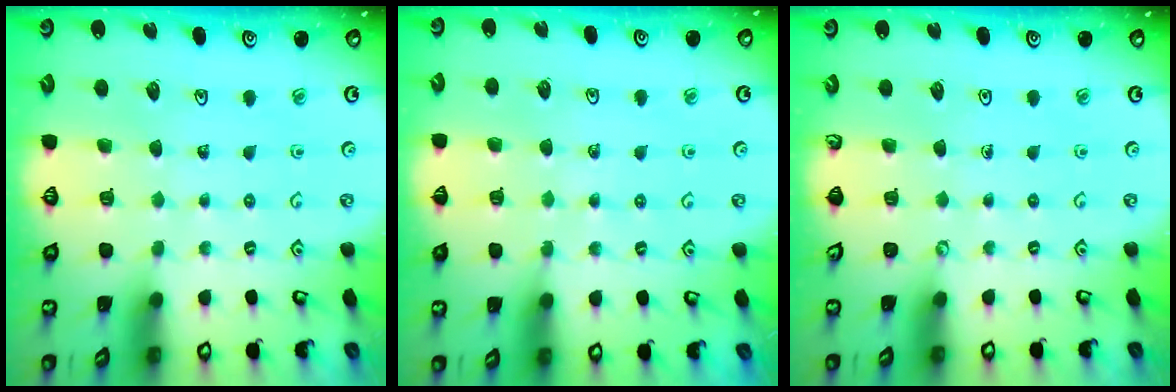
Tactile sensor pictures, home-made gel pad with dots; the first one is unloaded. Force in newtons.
{"total": 4.8, "press": 4.4, "slide": 1.9}
{"total": 0.0}